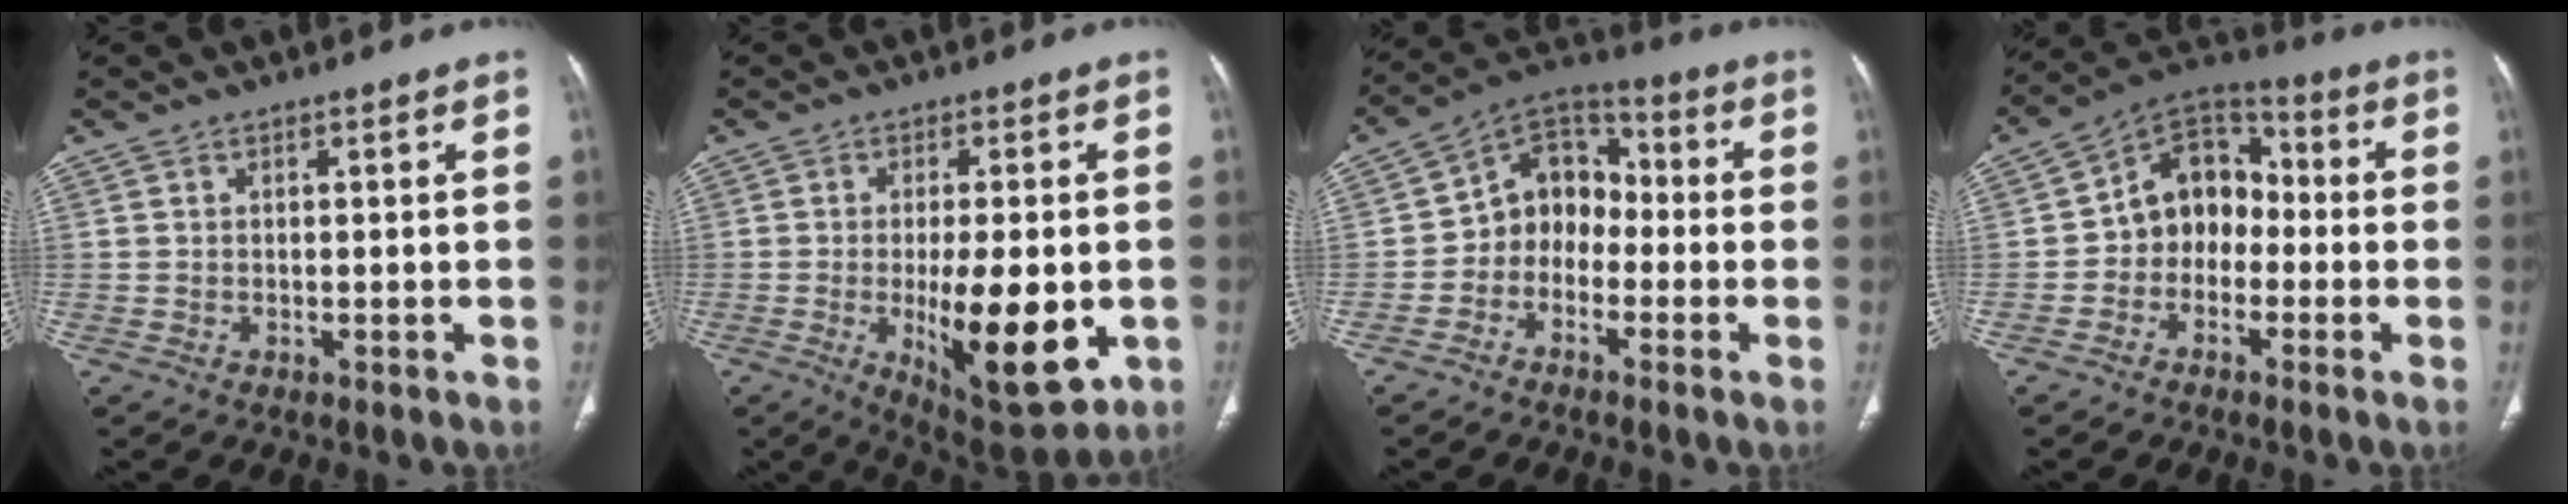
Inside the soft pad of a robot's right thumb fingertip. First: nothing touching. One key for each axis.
{"total": 16.4, "fx": -3.5, "fy": 6.1, "fz": 14.8, "tx": -0.206, "ty": -0.018, "tz": -0.037}
{"total": 9.8, "fx": -2.2, "fy": 8.1, "fz": 5.1, "tx": -0.045, "ty": 0.050, "tz": -0.060}
{"total": 10.9, "fx": -1.7, "fy": 8.7, "fz": 6.2, "tx": -0.063, "ty": 0.044, "tz": -0.048}